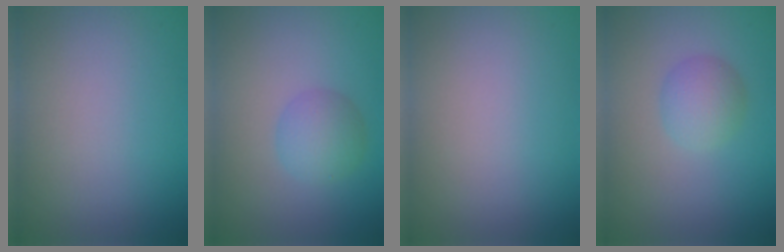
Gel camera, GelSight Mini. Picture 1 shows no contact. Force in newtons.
{"total": 2.8, "press": 2.8, "slide": 0.1}
{"total": 0.0}
{"total": 2.7, "press": 2.7, "slide": 0.1}